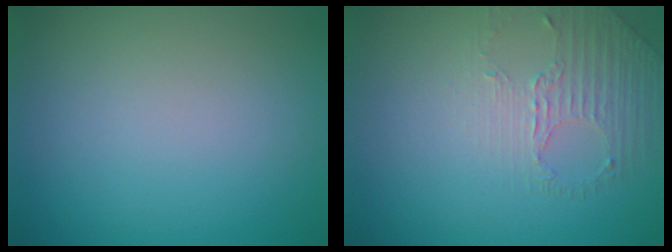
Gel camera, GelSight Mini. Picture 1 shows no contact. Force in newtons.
{"total": 1.6, "press": 1.0, "slide": 1.2}